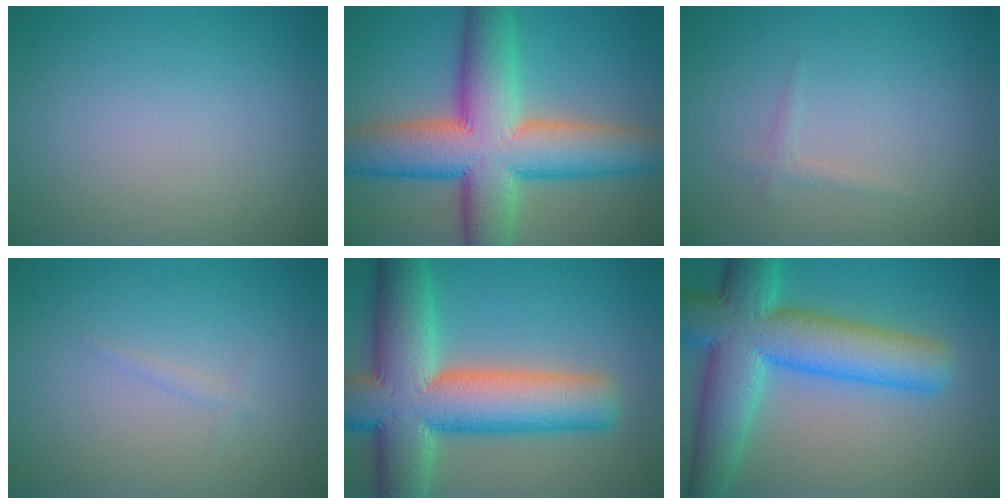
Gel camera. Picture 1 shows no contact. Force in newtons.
{"total": 12.8, "press": 12.8, "slide": 0.5}
{"total": 0.8, "press": 0.8, "slide": 0.0}
{"total": 0.6, "press": 0.6, "slide": 0.0}
{"total": 13.4, "press": 13.4, "slide": 0.5}
{"total": 10.9, "press": 10.9, "slide": 0.4}